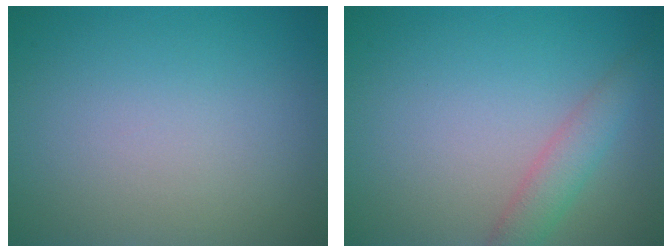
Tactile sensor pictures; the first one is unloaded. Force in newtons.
{"total": 2.5, "press": 2.5, "slide": 0.1}